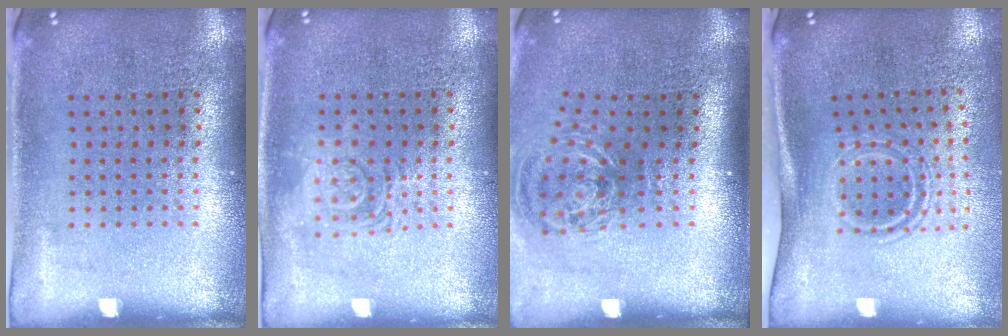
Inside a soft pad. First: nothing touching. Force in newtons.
{"total": 1.2, "press": 1.2, "slide": 0.2}
{"total": 1.3, "press": 1.0, "slide": 0.9}
{"total": 1.7, "press": 1.1, "slide": 1.3}